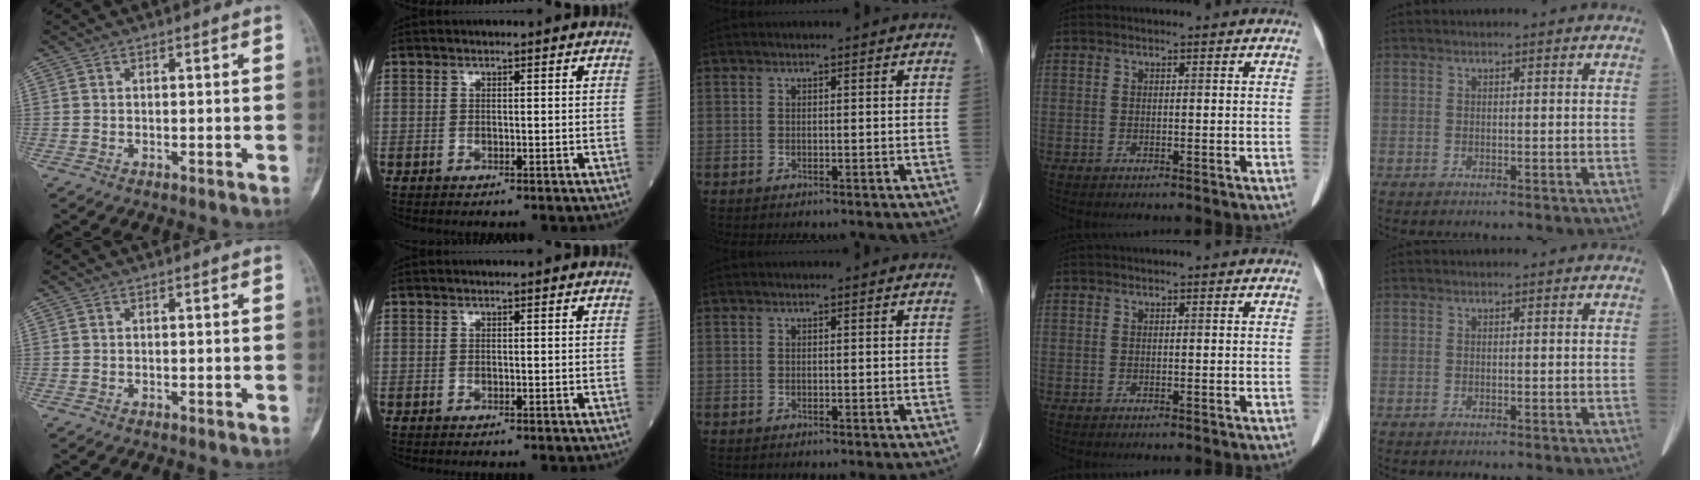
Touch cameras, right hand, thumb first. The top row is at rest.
{}